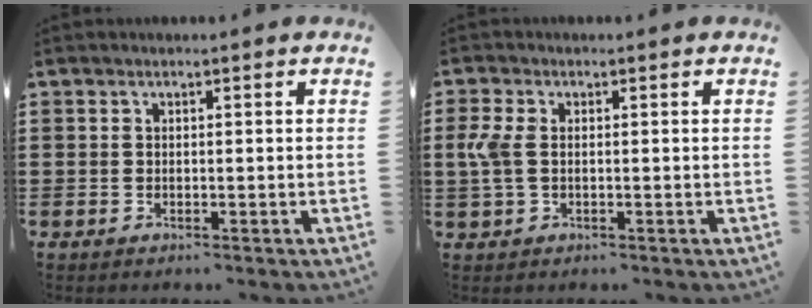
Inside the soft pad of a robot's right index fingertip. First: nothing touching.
{"total": 4.1, "force": [0.1, 2.3, 3.4], "torque": [-0.099, -0.003, -0.007]}